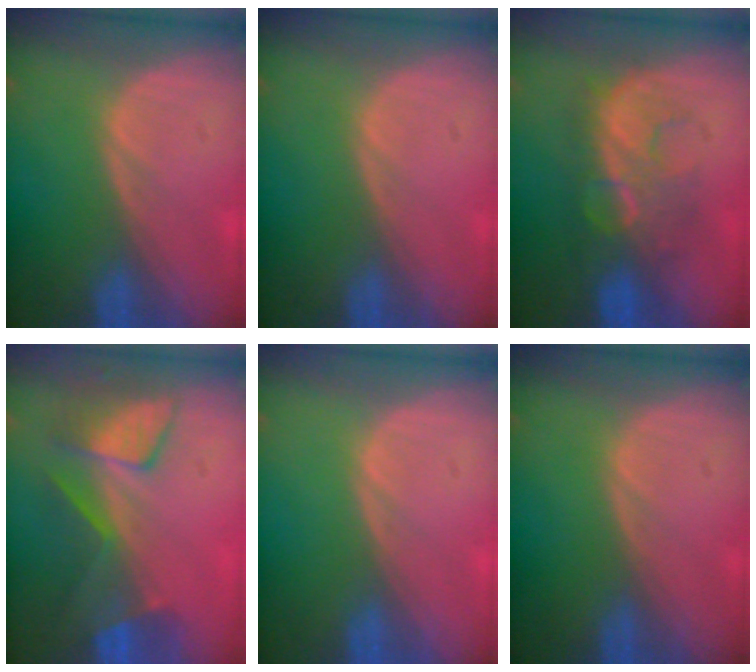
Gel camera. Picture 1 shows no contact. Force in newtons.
{"total": 0.0}
{"total": 8.0, "press": 7.7, "slide": 2.0}
{"total": 8.5, "press": 7.3, "slide": 4.3}
{"total": 0.0}
{"total": 0.0}